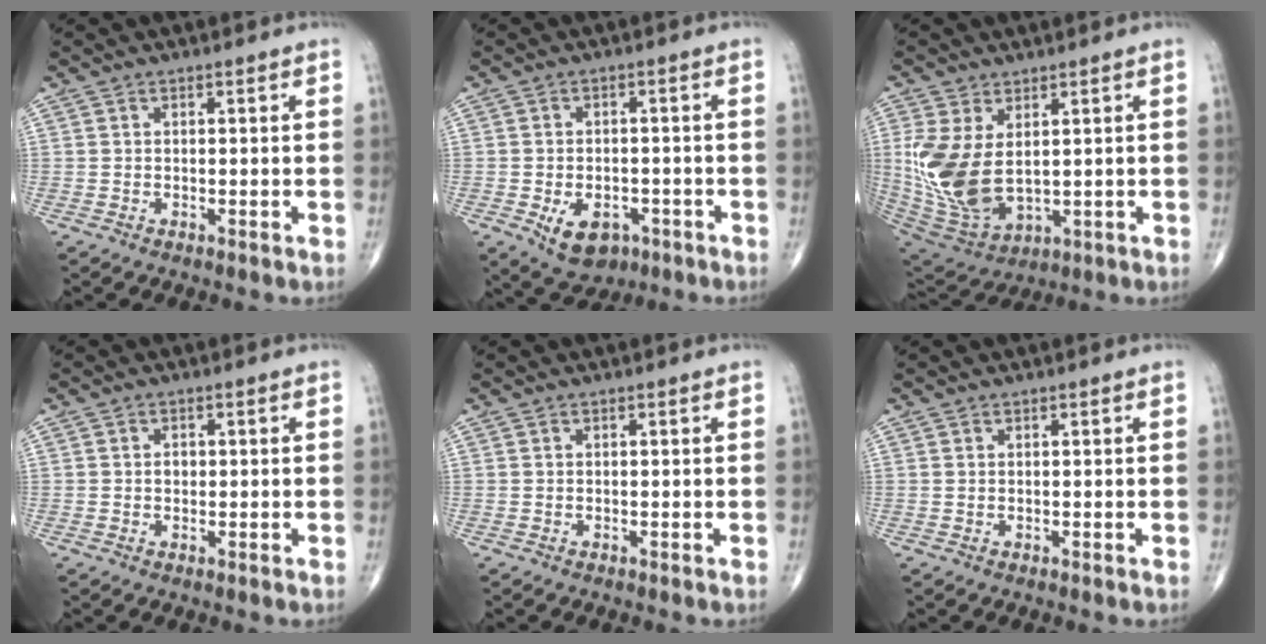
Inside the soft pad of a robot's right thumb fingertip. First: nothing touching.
{"total": 8.0, "force": [-3.4, 5.4, 4.9], "torque": [-0.063, 0.013, -0.039]}
{"total": 15.0, "force": [1.7, 8.8, 12.0], "torque": [-0.260, -0.021, 0.056]}
{"total": 1.4, "force": [0.0, 1.2, 0.8], "torque": [-0.009, 0.002, 0.000]}
{"total": 0.0}
{"total": 0.0}